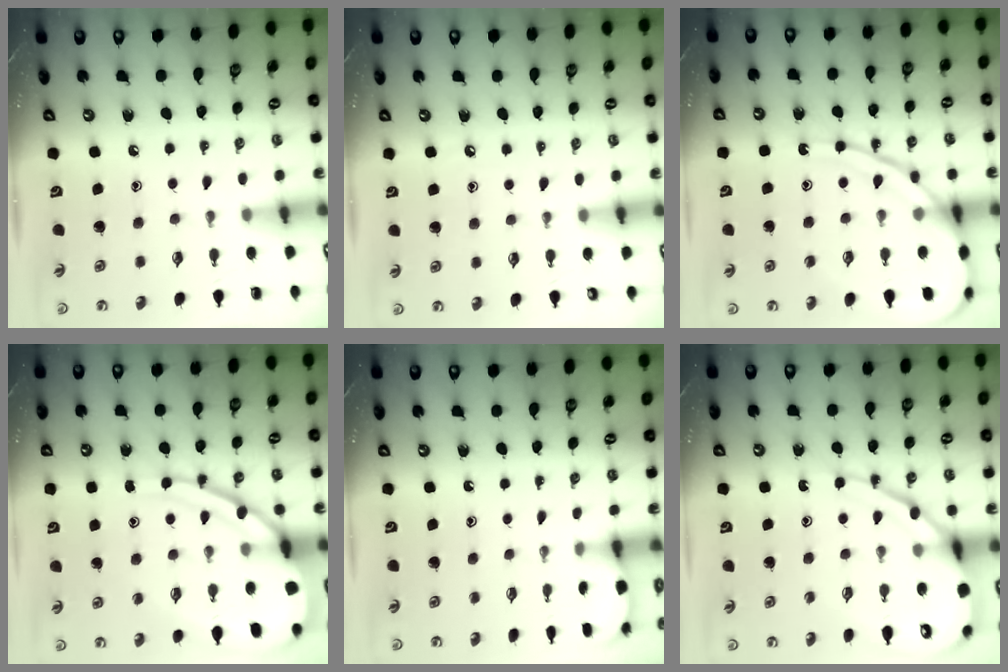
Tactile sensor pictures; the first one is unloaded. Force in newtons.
{"total": 3.6, "press": 3.6, "slide": 0.4}
{"total": 14.4, "press": 14.4, "slide": 1.5}
{"total": 15.9, "press": 15.8, "slide": 1.6}
{"total": 1.8, "press": 1.8, "slide": 0.2}
{"total": 12.5, "press": 12.4, "slide": 1.2}